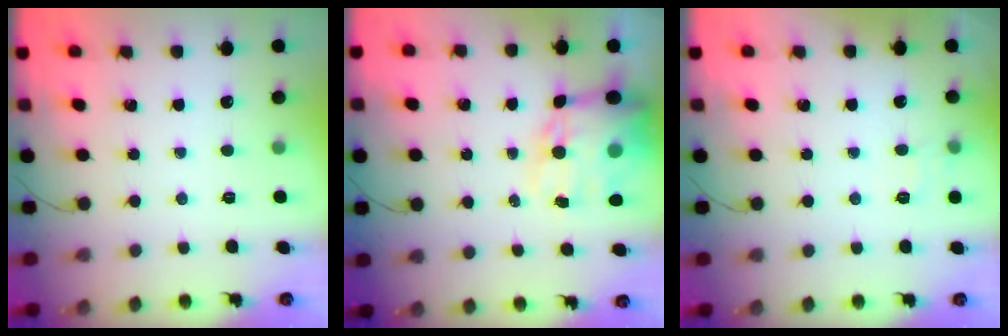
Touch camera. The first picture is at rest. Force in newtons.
{"total": 16.1, "press": 15.7, "slide": 3.8}
{"total": 3.5, "press": 3.1, "slide": 1.7}